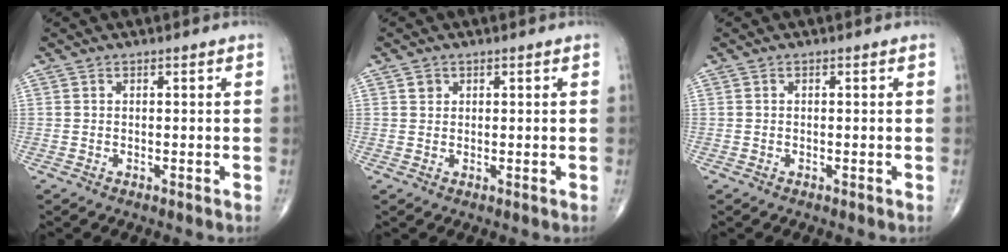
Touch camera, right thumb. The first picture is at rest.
{"total": 1.3, "force": [0.6, 1.1, 0.4], "torque": [0.002, -0.002, 0.008]}
{"total": 0.0}